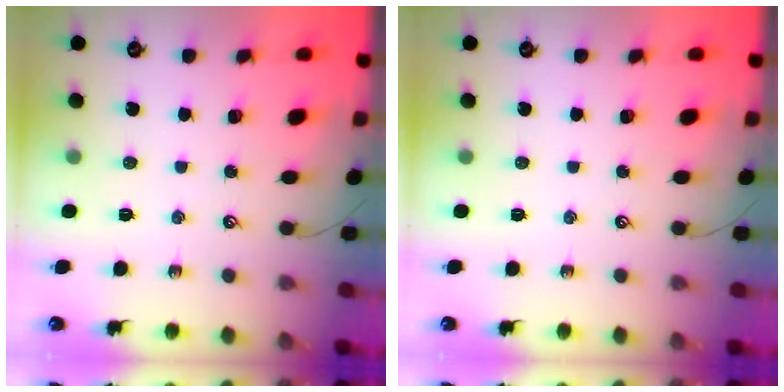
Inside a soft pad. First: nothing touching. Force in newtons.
{"total": 0.0}